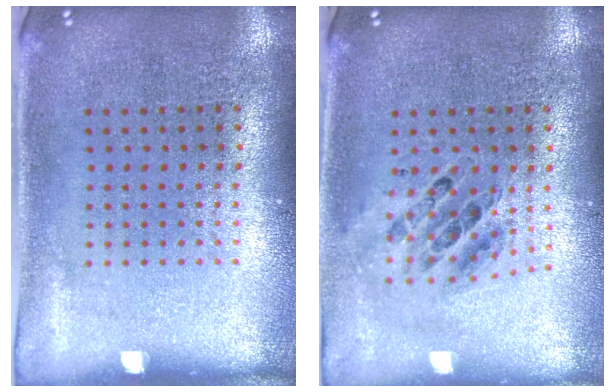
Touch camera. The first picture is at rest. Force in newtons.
{"total": 0.7, "press": 0.7, "slide": 0.1}